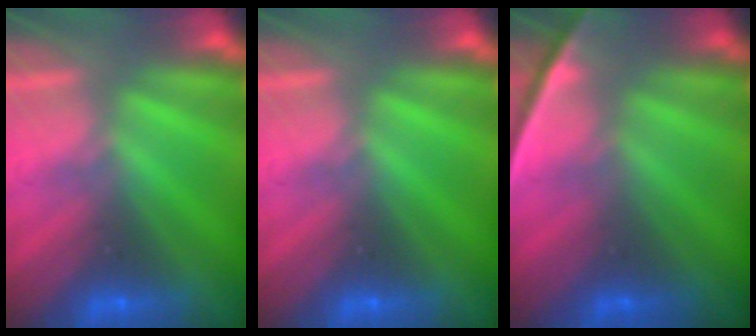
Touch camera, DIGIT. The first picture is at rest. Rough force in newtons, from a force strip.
{"total": 0.0}
{"total": 2.2}